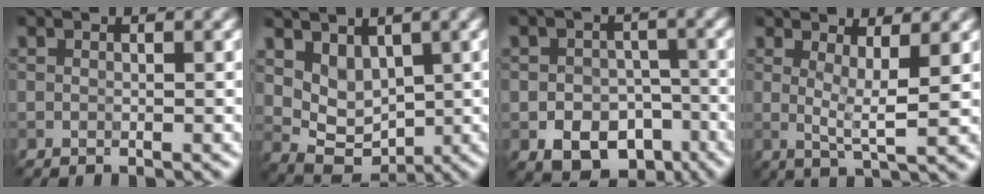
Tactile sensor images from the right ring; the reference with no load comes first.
{"total": 3.6, "force": [1.8, 2.5, 2.0], "torque": [-0.043, -0.015, 0.031]}
{"total": 7.8, "force": [-4.1, 5.7, 3.4], "torque": [-0.040, -0.007, -0.062]}
{"total": 3.7, "force": [1.2, 0.7, 3.4], "torque": [-0.056, -0.011, 0.021]}